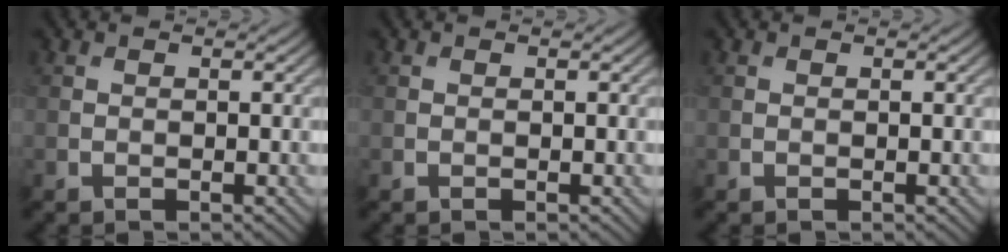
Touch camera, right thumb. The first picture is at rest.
{"total": 0.0}
{"total": 0.0}